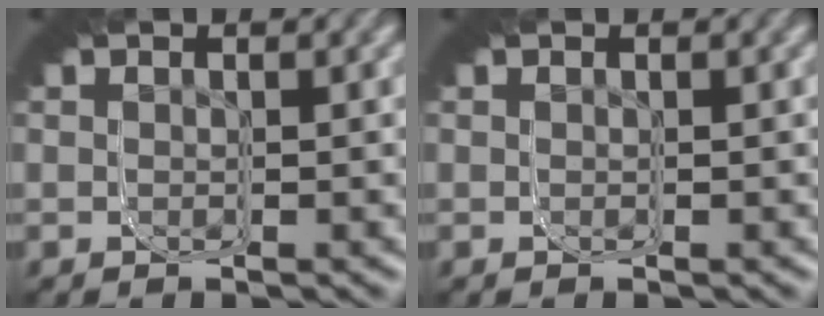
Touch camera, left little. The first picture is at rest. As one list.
[{"total": 0.0}]